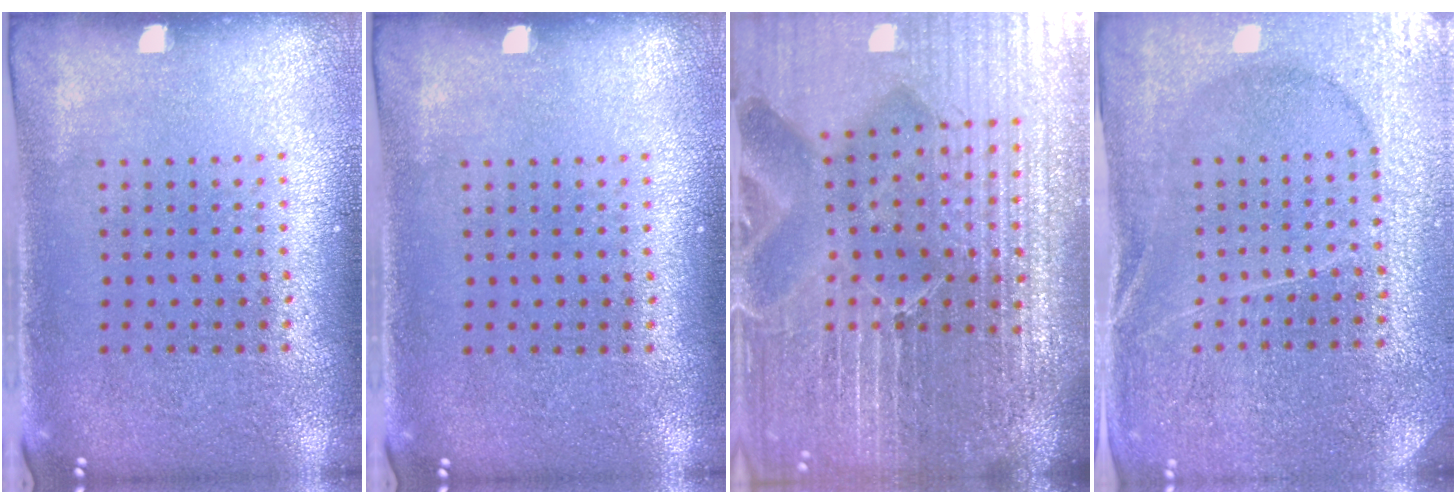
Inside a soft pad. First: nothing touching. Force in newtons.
{"total": 0.0}
{"total": 7.0, "press": 6.2, "slide": 3.4}
{"total": 3.7, "press": 3.6, "slide": 0.8}